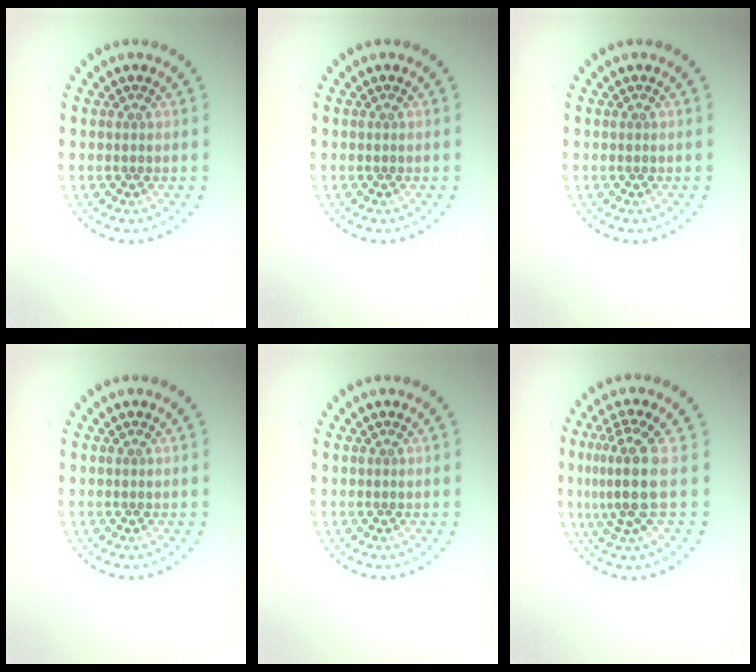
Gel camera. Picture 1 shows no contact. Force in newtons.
{"total": 0.0}
{"total": 0.0}
{"total": 0.0}
{"total": 0.0}
{"total": 4.1, "press": 3.1, "slide": 2.7}